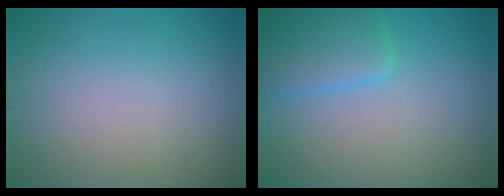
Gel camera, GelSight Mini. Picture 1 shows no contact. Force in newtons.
{"total": 3.6, "press": 3.6, "slide": 0.2}